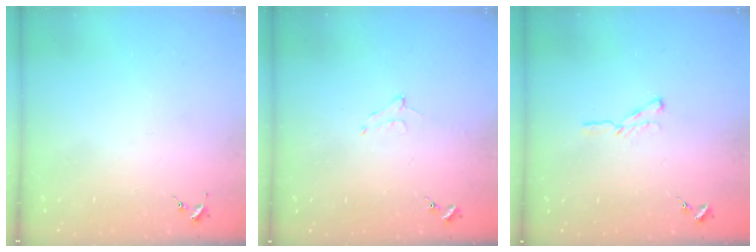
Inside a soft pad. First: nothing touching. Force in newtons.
{"total": 5.4, "press": 5.3, "slide": 0.8}
{"total": 4.4, "press": 4.4, "slide": 0.5}